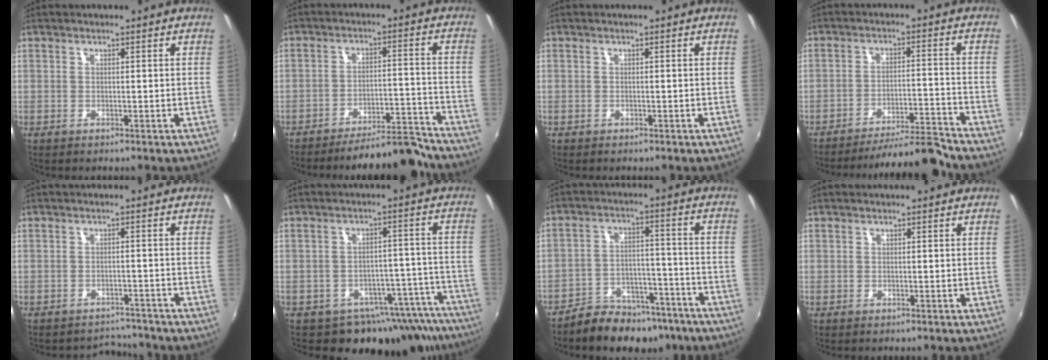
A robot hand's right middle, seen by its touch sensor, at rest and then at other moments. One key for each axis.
{"total": 11.8, "fx": -11.3, "fy": 1.5, "fz": 3.0, "tx": -0.051, "ty": 0.031, "tz": -0.151}
{"total": 0.7, "fx": -0.5, "fy": 0.5, "fz": 0.0, "tx": -0.002, "ty": 0.000, "tz": -0.006}
{"total": 12.2, "fx": -11.8, "fy": 0.0, "fz": 3.2, "tx": -0.063, "ty": 0.017, "tz": -0.171}
{"total": 4.1, "fx": -3.8, "fy": 1.4, "fz": -0.4, "tx": 0.004, "ty": 0.012, "tz": -0.056}
{"total": 16.7, "fx": -14.5, "fy": 7.5, "fz": 3.6, "tx": -0.033, "ty": 0.053, "tz": -0.166}
{"total": 15.0, "fx": -12.1, "fy": 7.0, "fz": 5.5, "tx": -0.107, "ty": 0.019, "tz": -0.158}
{"total": 1.0, "fx": 0.0, "fy": 1.0, "fz": -0.1, "tx": 0.001, "ty": 0.004, "tz": 0.001}